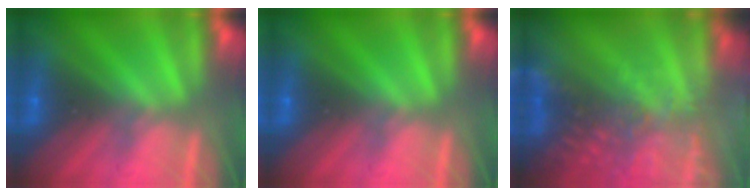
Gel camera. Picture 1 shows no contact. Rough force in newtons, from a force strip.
{"total": 0.0}
{"total": 7.7}